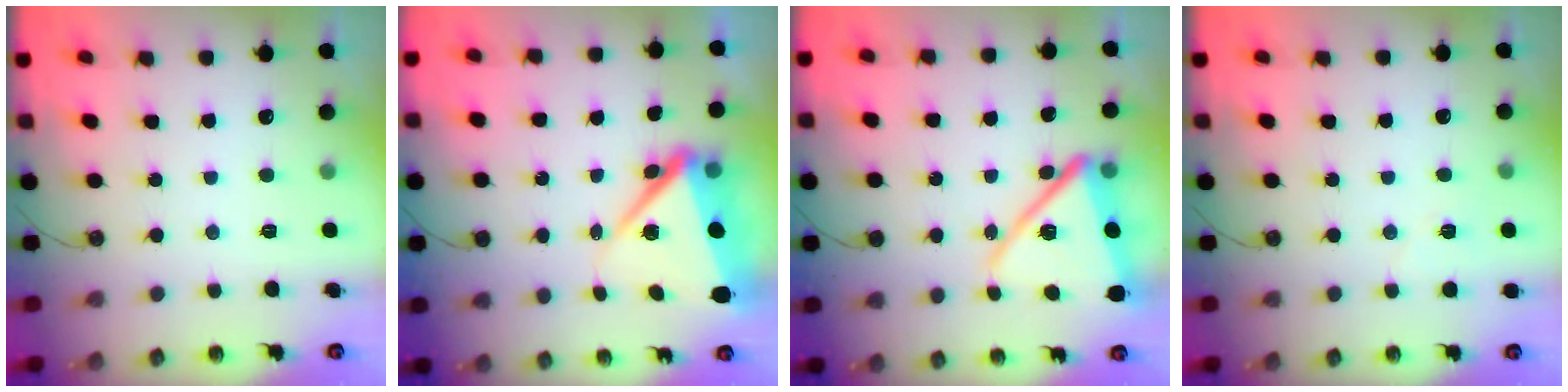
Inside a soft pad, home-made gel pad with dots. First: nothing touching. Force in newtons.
{"total": 10.4, "press": 10.2, "slide": 1.7}
{"total": 16.2, "press": 16.1, "slide": 1.3}
{"total": 10.6, "press": 3.6, "slide": 10.0}